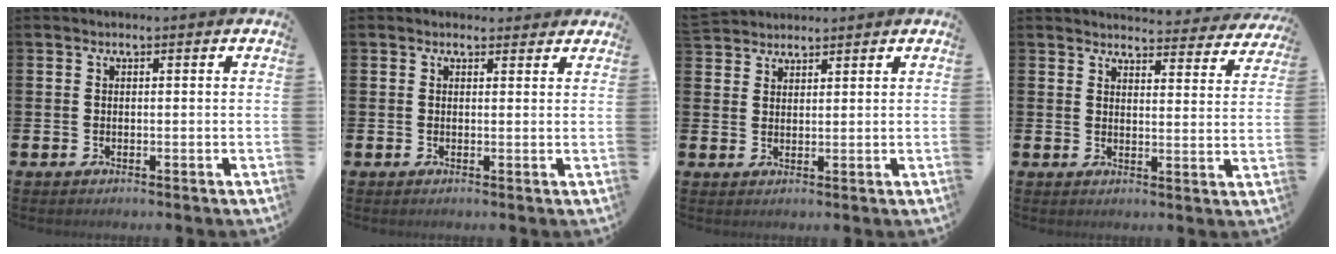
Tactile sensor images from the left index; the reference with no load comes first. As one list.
[{"total": 1.0, "force": [0.8, 0.6, 0.0], "torque": [0.008, 0.002, 0.012]}, {"total": 2.8, "force": [2.7, 0.6, -0.4], "torque": [0.003, -0.009, 0.052]}, {"total": 3.9, "force": [3.8, 0.3, 0.1], "torque": [-0.005, -0.032, 0.065]}]